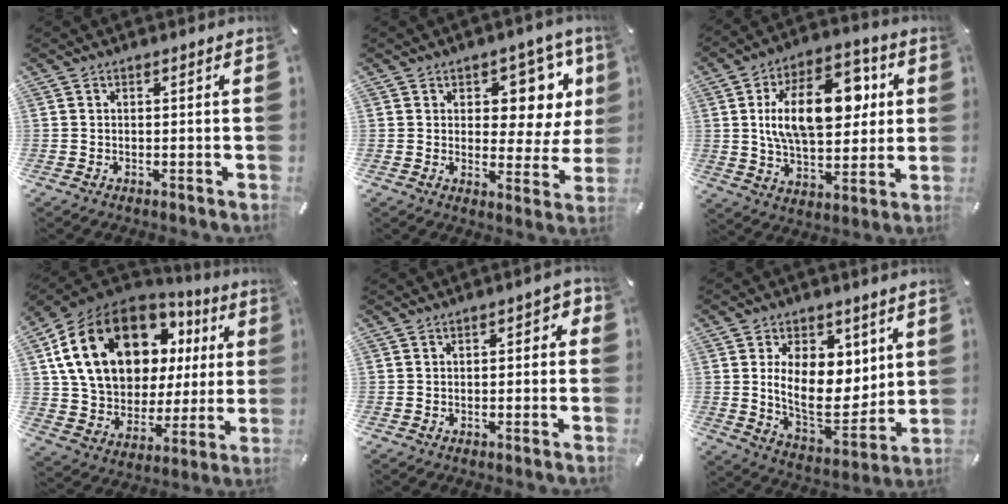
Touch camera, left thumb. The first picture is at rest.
{"total": 10.4, "force": [5.5, 6.7, 5.8], "torque": [-0.059, -0.051, 0.095]}
{"total": 19.9, "force": [4.7, 11.2, 15.8], "torque": [-0.266, 0.003, 0.079]}
{"total": 22.3, "force": [9.3, 15.2, 13.4], "torque": [-0.243, -0.037, 0.175]}
{"total": 2.2, "force": [-1.0, 1.1, 1.7], "torque": [-0.030, 0.010, -0.020]}
{"total": 15.2, "force": [4.0, 10.4, 10.4], "torque": [-0.165, -0.037, 0.073]}